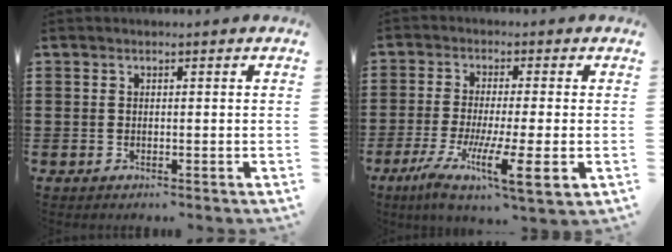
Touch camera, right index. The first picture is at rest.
{"total": 8.7, "force": [-3.2, 1.2, 8.0], "torque": [-0.156, -0.013, -0.056]}